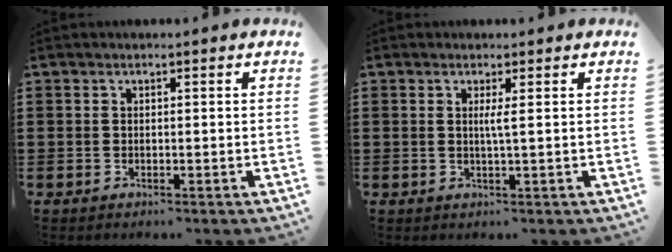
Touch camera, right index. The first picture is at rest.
{"total": 1.7, "force": [0.4, -0.3, 1.6], "torque": [-0.031, -0.004, 0.003]}